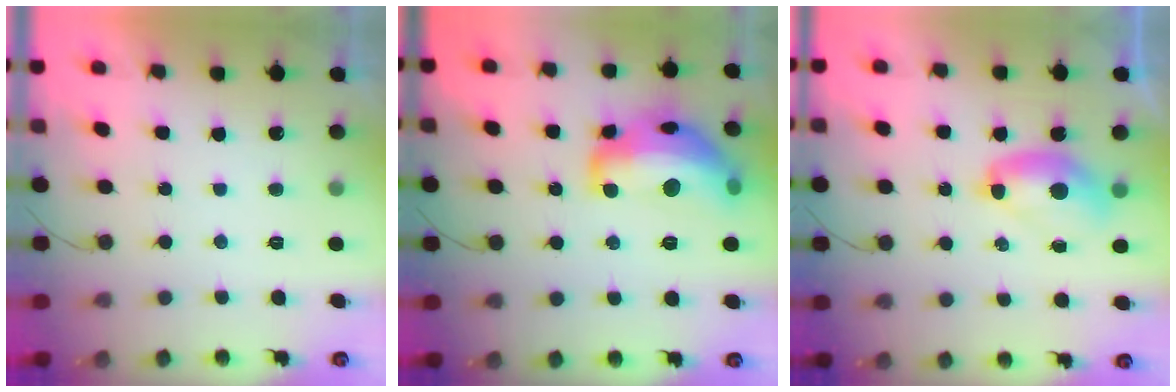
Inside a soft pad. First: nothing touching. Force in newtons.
{"total": 19.8, "press": 19.8, "slide": 0.8}
{"total": 9.0, "press": 9.0, "slide": 0.8}